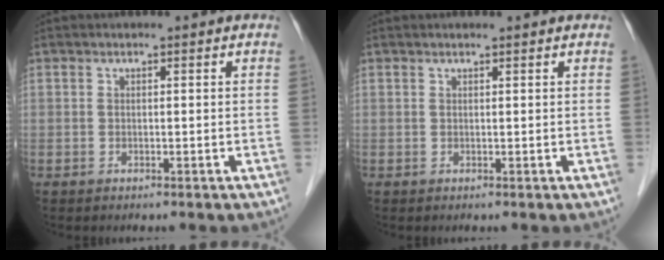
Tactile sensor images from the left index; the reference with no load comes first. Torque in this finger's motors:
{"motor_torque": [0.31, -0.47, -0.04, 0.03]}